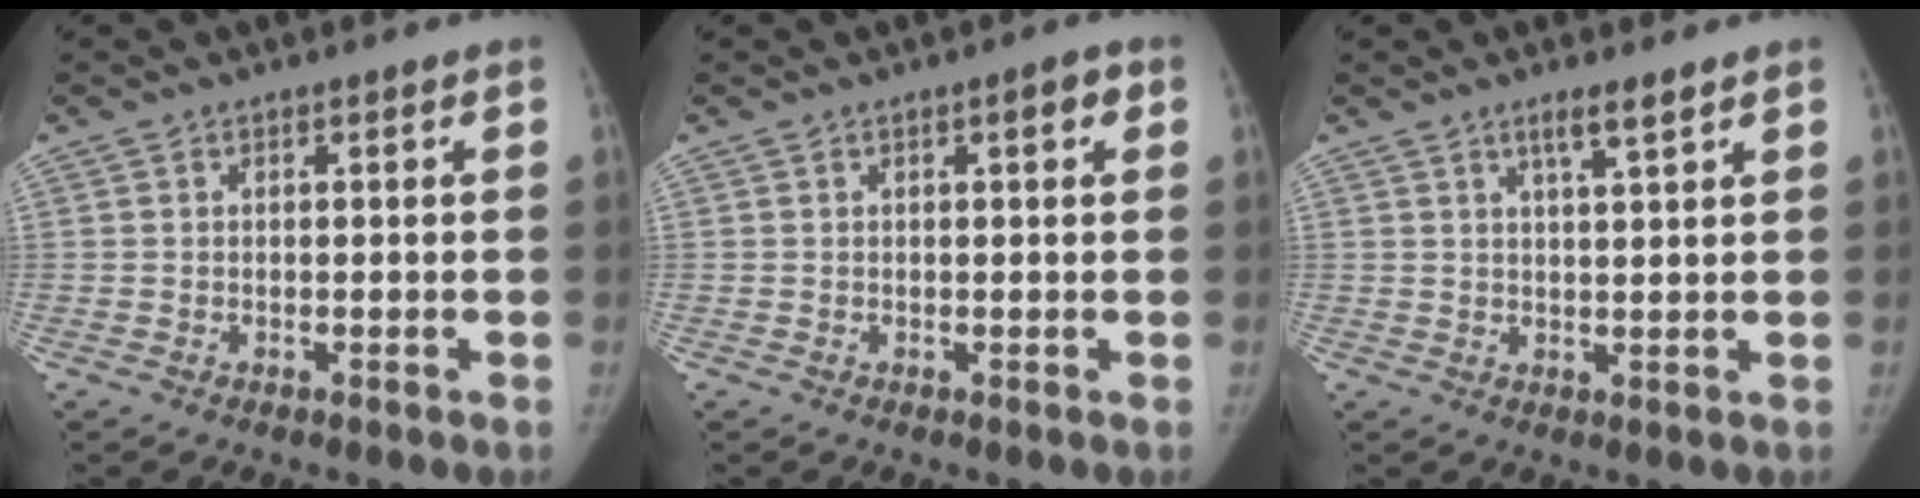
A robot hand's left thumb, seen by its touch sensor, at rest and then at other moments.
{"total": 2.1, "force": [0.7, 0.6, 1.8], "torque": [-0.019, 0.004, 0.007]}
{"total": 3.4, "force": [2.3, 0.2, 2.5], "torque": [-0.042, -0.014, 0.043]}